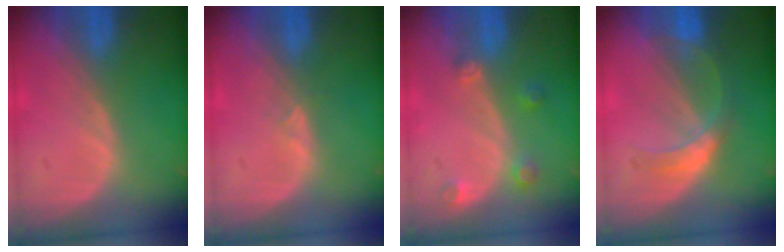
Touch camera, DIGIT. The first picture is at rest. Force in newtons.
{"total": 0.9, "press": 0.9, "slide": 0.3}
{"total": 2.7, "press": 2.6, "slide": 0.4}
{"total": 5.3, "press": 5.0, "slide": 1.9}